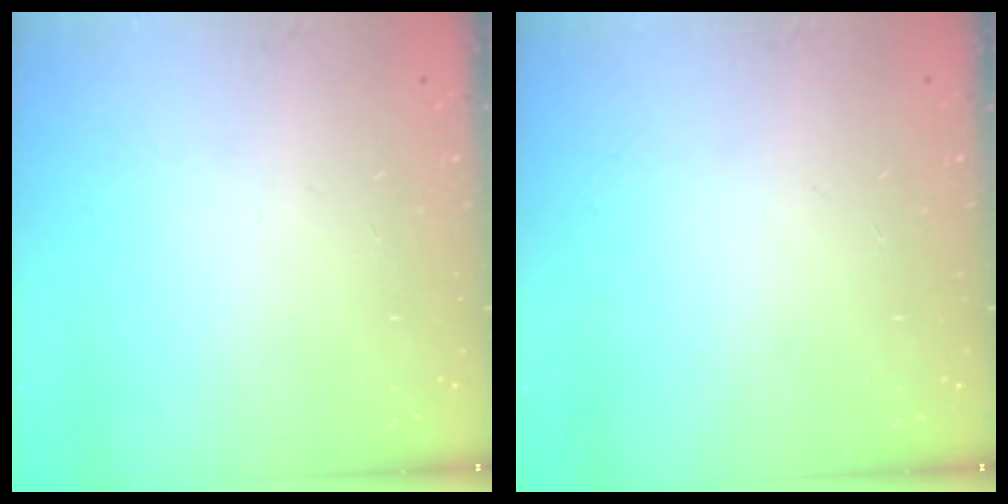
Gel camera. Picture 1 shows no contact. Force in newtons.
{"total": 0.0}